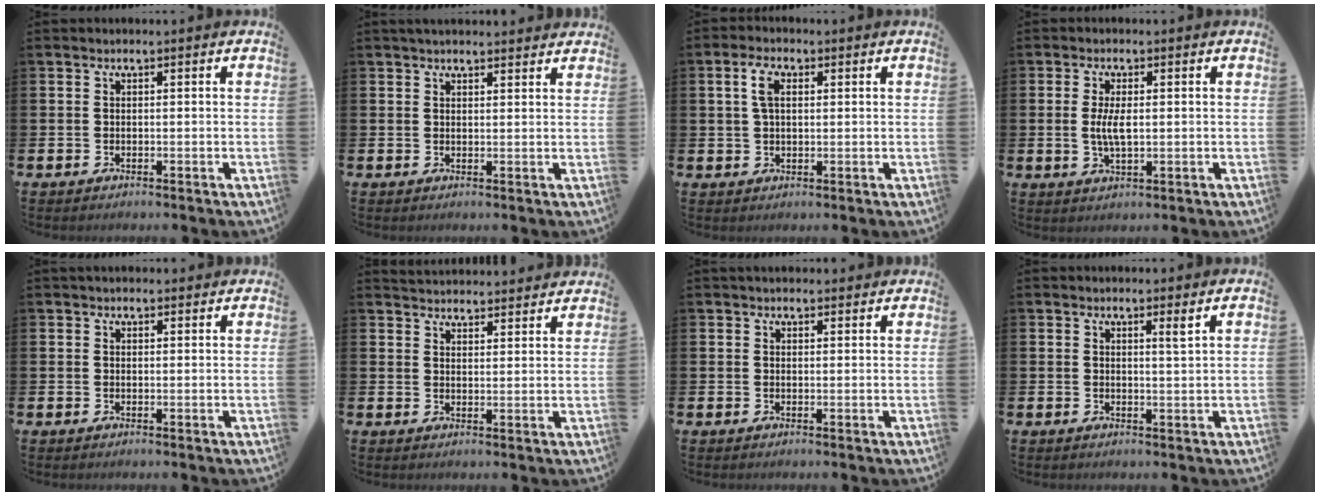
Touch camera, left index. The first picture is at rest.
{"total": 2.2, "force": [2.1, 0.4, 0.4], "torque": [-0.007, -0.008, 0.038]}
{"total": 3.8, "force": [1.9, 1.9, 2.8], "torque": [-0.049, 0.006, 0.029]}
{"total": 3.7, "force": [0.3, 1.3, 3.4], "torque": [-0.061, 0.001, 0.003]}
{"total": 1.3, "force": [1.1, 0.5, 0.2], "torque": [0.006, -0.002, 0.018]}
{"total": 3.7, "force": [3.7, 0.3, -0.2], "torque": [-0.002, -0.027, 0.067]}
{"total": 1.6, "force": [1.5, 0.6, 0.2], "torque": [0.006, -0.005, 0.025]}
{"total": 1.7, "force": [1.4, -0.2, 1.0], "torque": [-0.013, -0.004, 0.023]}